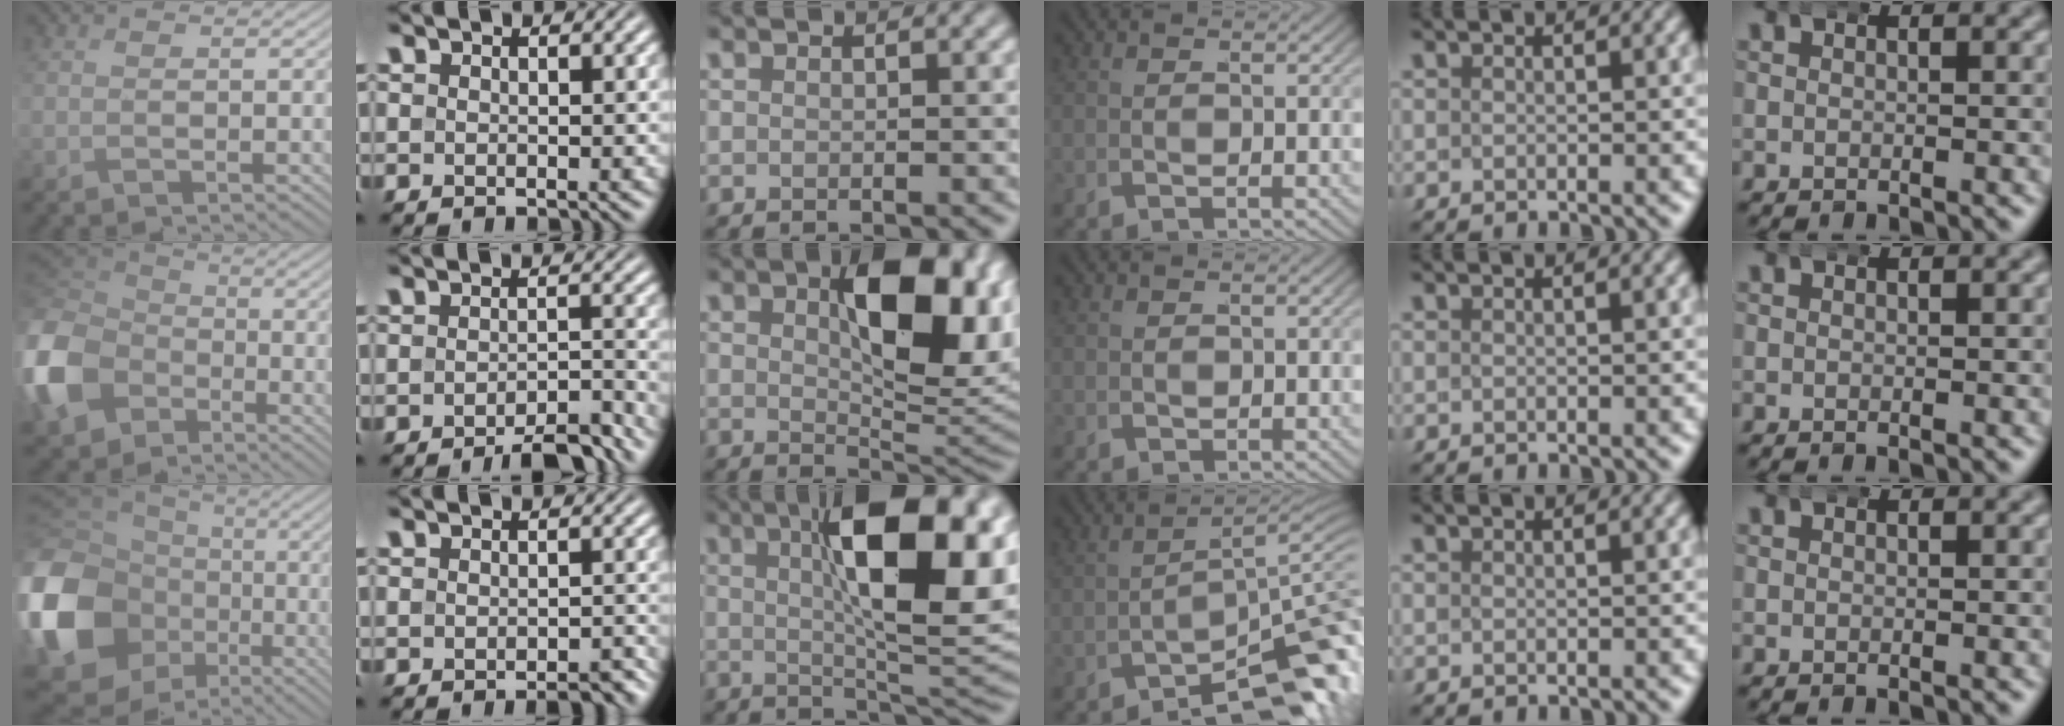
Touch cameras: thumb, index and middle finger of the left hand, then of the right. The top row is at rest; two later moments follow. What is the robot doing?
{"motion": "wrap", "object": "bandana"}